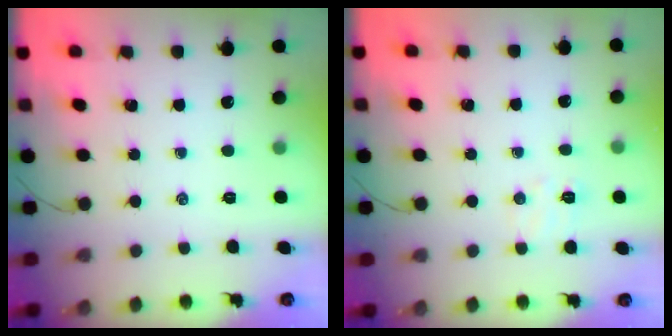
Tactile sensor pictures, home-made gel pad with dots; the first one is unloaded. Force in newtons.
{"total": 5.5, "press": 5.3, "slide": 1.3}